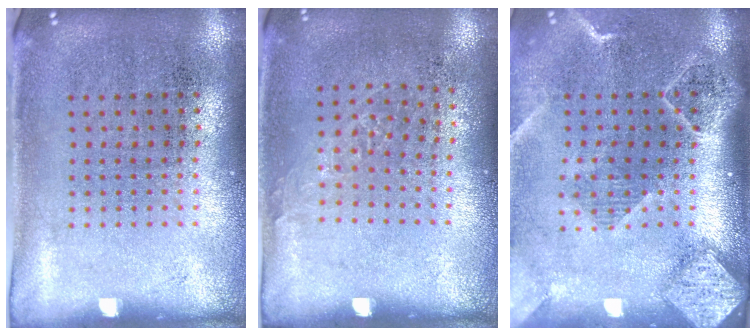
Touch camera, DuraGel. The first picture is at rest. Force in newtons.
{"total": 0.8, "press": 0.7, "slide": 0.4}
{"total": 2.5, "press": 2.0, "slide": 1.5}